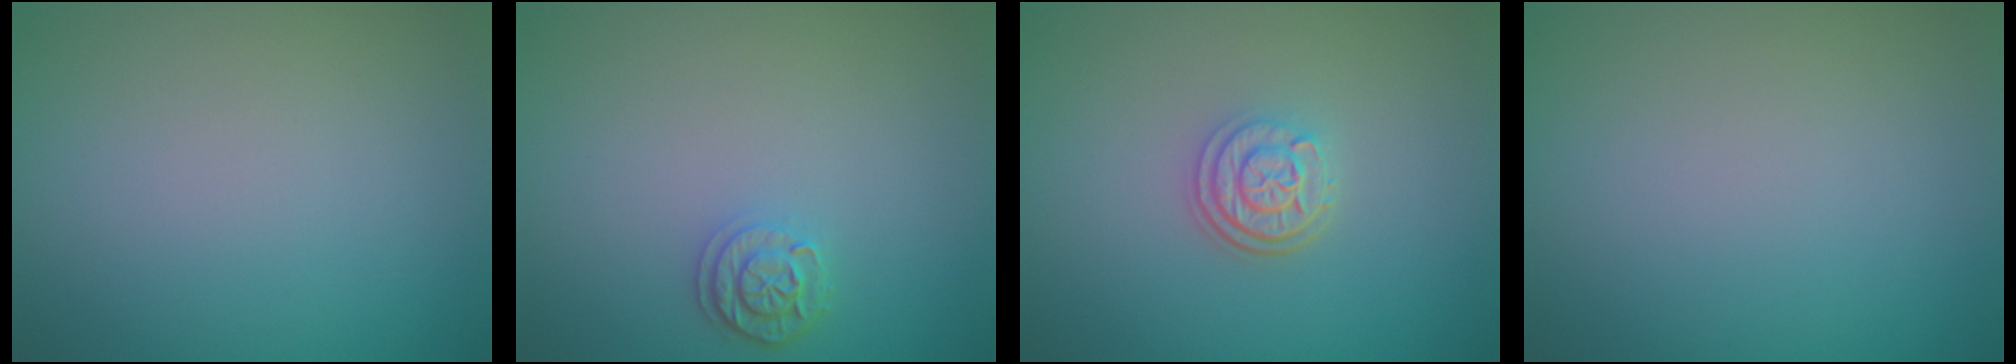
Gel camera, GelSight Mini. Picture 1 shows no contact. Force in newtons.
{"total": 2.1, "press": 1.9, "slide": 0.9}
{"total": 3.1, "press": 2.4, "slide": 1.9}
{"total": 0.0}